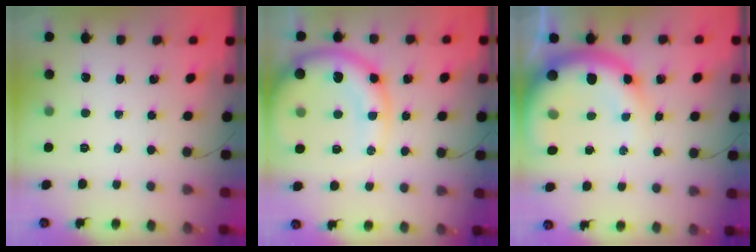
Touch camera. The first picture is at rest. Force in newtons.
{"total": 15.3, "press": 14.8, "slide": 3.8}
{"total": 16.5, "press": 16.1, "slide": 3.8}